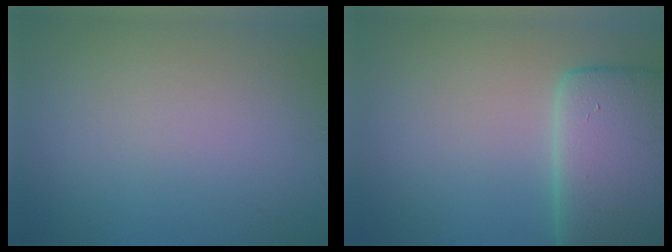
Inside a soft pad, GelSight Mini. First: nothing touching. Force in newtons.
{"total": 9.0, "press": 8.9, "slide": 0.6}